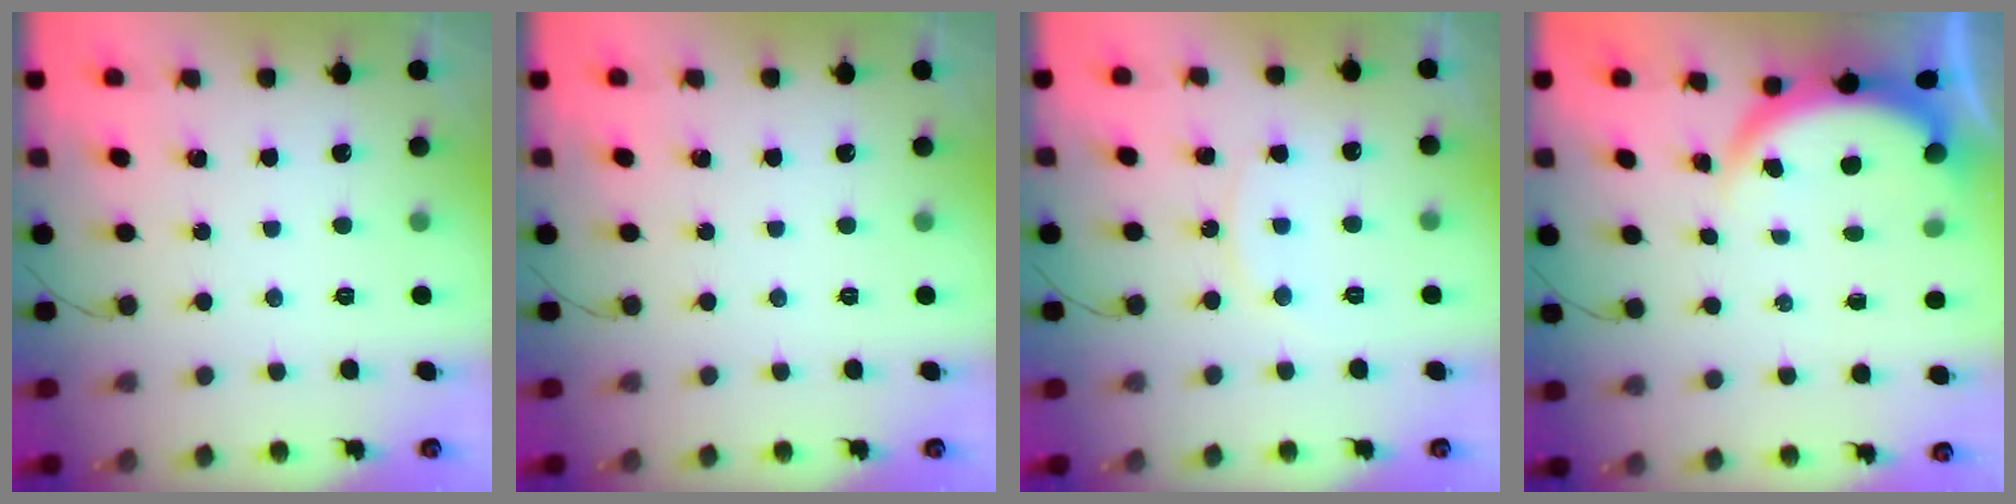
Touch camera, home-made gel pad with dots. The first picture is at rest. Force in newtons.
{"total": 0.0}
{"total": 7.0, "press": 7.0, "slide": 0.3}
{"total": 3.8, "press": 3.8, "slide": 0.2}